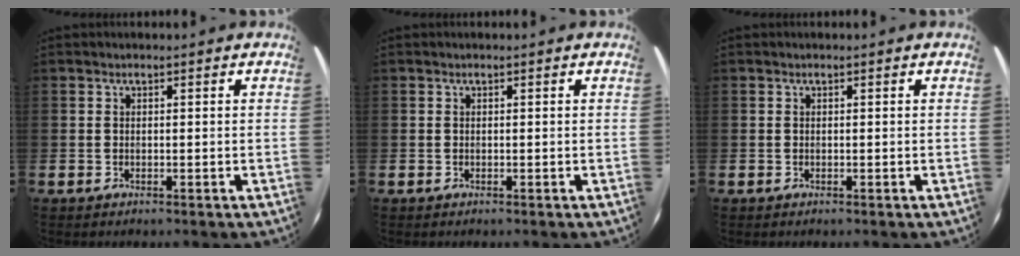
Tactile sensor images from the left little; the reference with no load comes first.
{"total": 0.0}
{"total": 0.0}